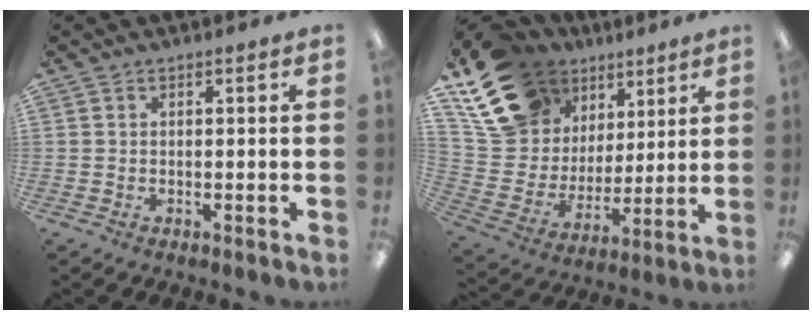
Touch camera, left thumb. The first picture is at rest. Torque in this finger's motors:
{"motor_torque": [0.53, 0.37, 1.48, -1.29, 0.25]}